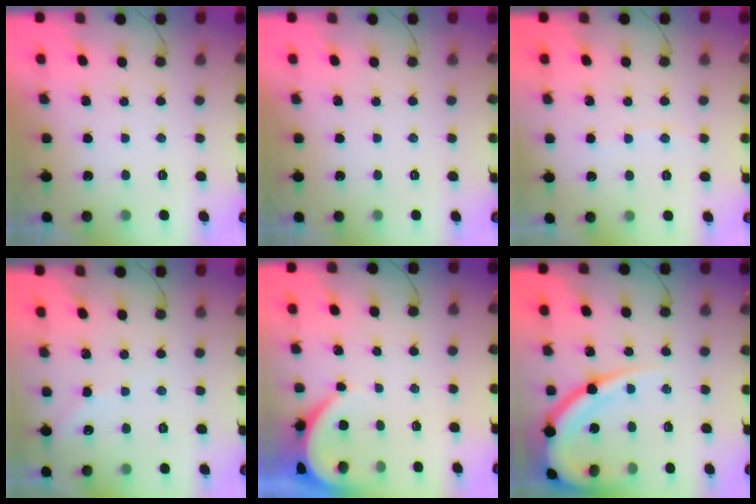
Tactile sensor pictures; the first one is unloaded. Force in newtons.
{"total": 0.0}
{"total": 3.0, "press": 2.9, "slide": 0.4}
{"total": 3.0, "press": 3.0, "slide": 0.4}
{"total": 3.9, "press": 3.9, "slide": 0.6}
{"total": 15.9, "press": 15.8, "slide": 1.6}